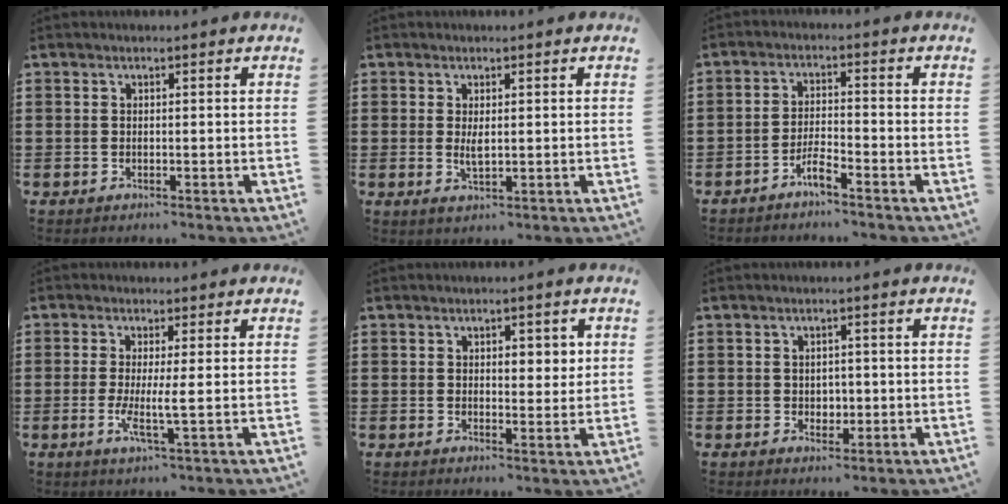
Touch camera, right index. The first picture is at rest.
{"total": 2.5, "force": [0.2, 0.8, 2.3], "torque": [-0.047, -0.002, 0.003]}
{"total": 3.2, "force": [-2.7, 0.2, 1.8], "torque": [-0.048, 0.001, -0.056]}
{"total": 4.0, "force": [-0.5, -0.3, 3.9], "torque": [-0.079, -0.014, -0.013]}
{"total": 2.7, "force": [1.0, 1.6, 2.0], "torque": [-0.026, 0.002, 0.012]}
{"total": 1.7, "force": [0.1, 1.5, 0.6], "torque": [-0.010, 0.005, -0.003]}